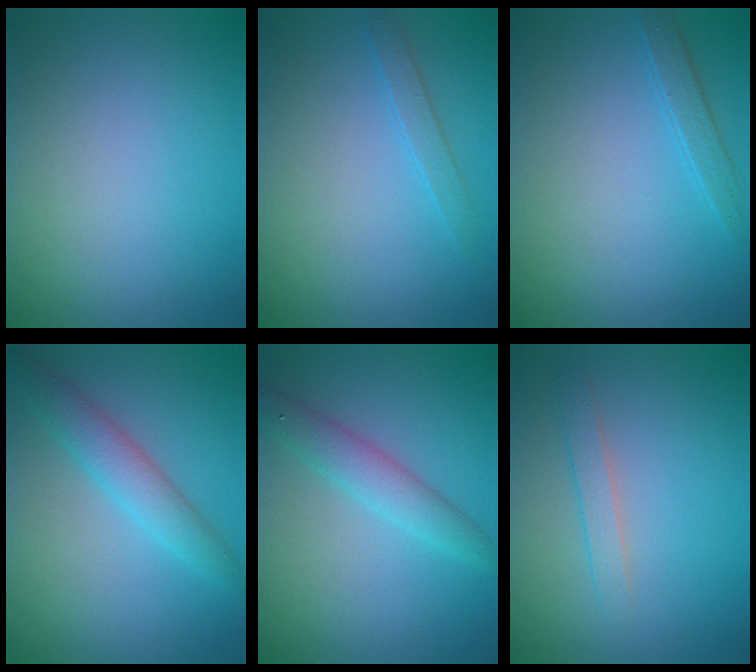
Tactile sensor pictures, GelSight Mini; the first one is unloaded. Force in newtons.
{"total": 1.3, "press": 1.3, "slide": 0.1}
{"total": 1.6, "press": 1.6, "slide": 0.1}
{"total": 3.4, "press": 3.4, "slide": 0.2}
{"total": 3.0, "press": 3.0, "slide": 0.1}
{"total": 1.5, "press": 1.5, "slide": 0.0}